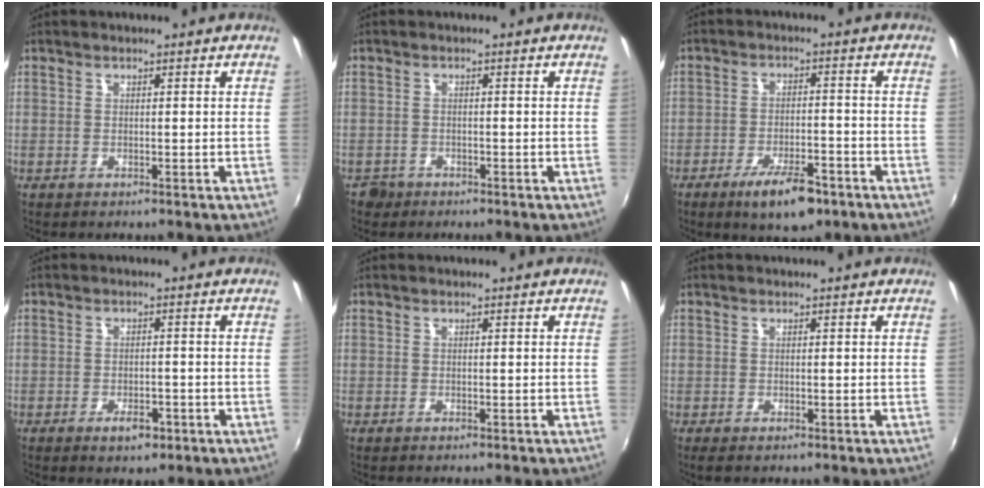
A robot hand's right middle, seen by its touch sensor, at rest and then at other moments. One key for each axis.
{"total": 2.3, "fx": -1.6, "fy": 1.7, "fz": 0.3, "tx": -0.013, "ty": -0.001, "tz": -0.027}
{"total": 8.9, "fx": -5.7, "fy": 2.9, "fz": 6.2, "tx": -0.122, "ty": -0.008, "tz": -0.087}
{"total": 3.5, "fx": -1.9, "fy": 1.7, "fz": 2.4, "tx": -0.052, "ty": -0.003, "tz": -0.028}
{"total": 0.0}
{"total": 0.6, "fx": -0.2, "fy": 0.0, "fz": 0.6, "tx": -0.011, "ty": 0.000, "tz": -0.002}